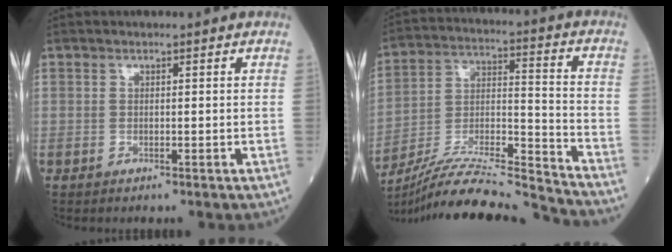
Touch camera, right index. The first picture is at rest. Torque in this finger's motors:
{"motor_torque": [-0.26, -0.30, 0.34, 0.11]}